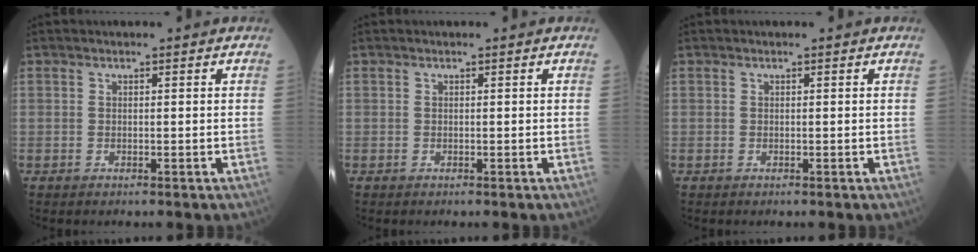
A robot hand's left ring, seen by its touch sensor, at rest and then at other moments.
{"total": 0.0}
{"total": 0.0}